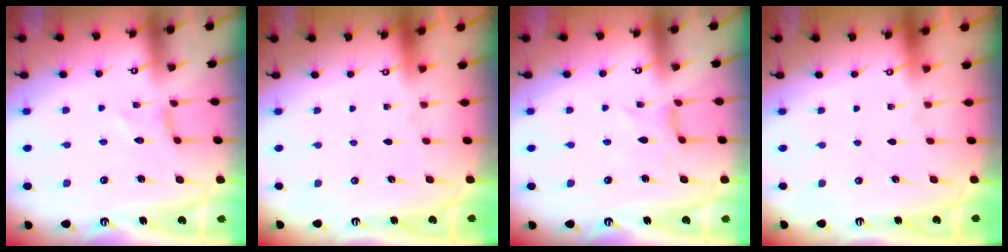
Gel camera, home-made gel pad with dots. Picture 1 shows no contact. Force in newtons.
{"total": 0.0}
{"total": 0.0}
{"total": 0.0}